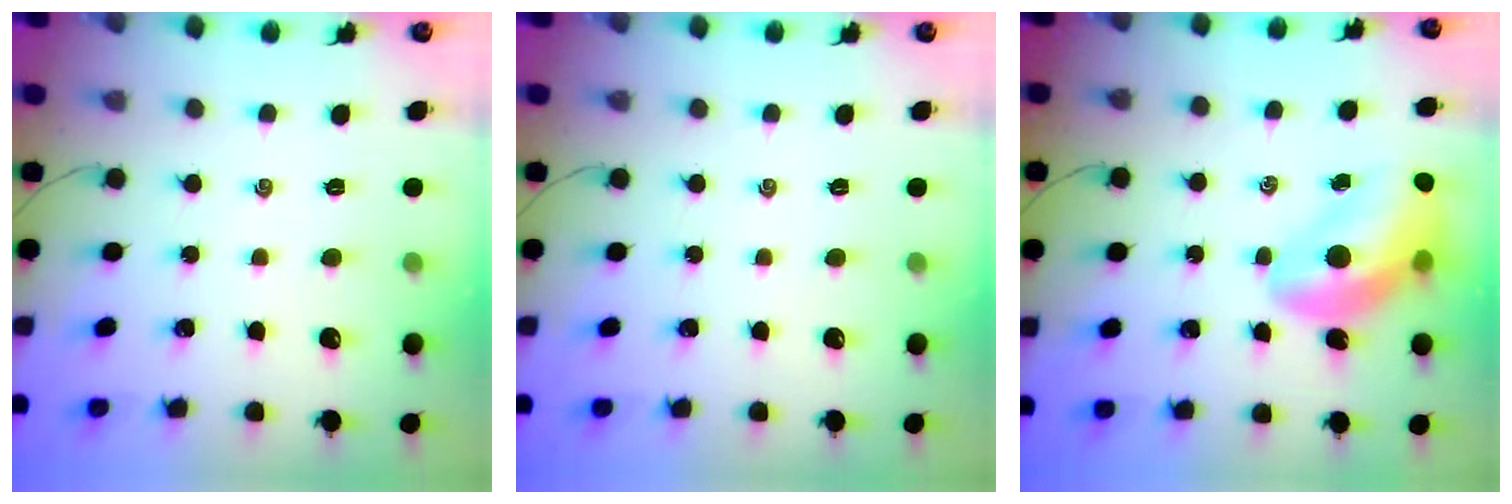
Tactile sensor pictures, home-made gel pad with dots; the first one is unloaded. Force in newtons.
{"total": 0.0}
{"total": 14.5, "press": 13.9, "slide": 4.2}